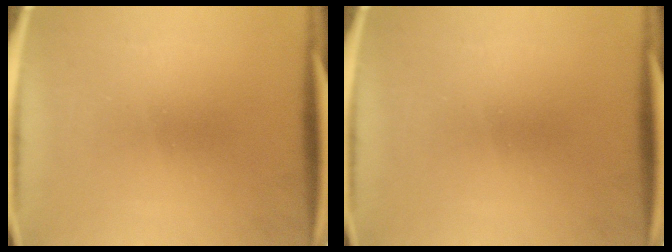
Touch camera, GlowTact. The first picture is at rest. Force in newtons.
{"total": 0.0}